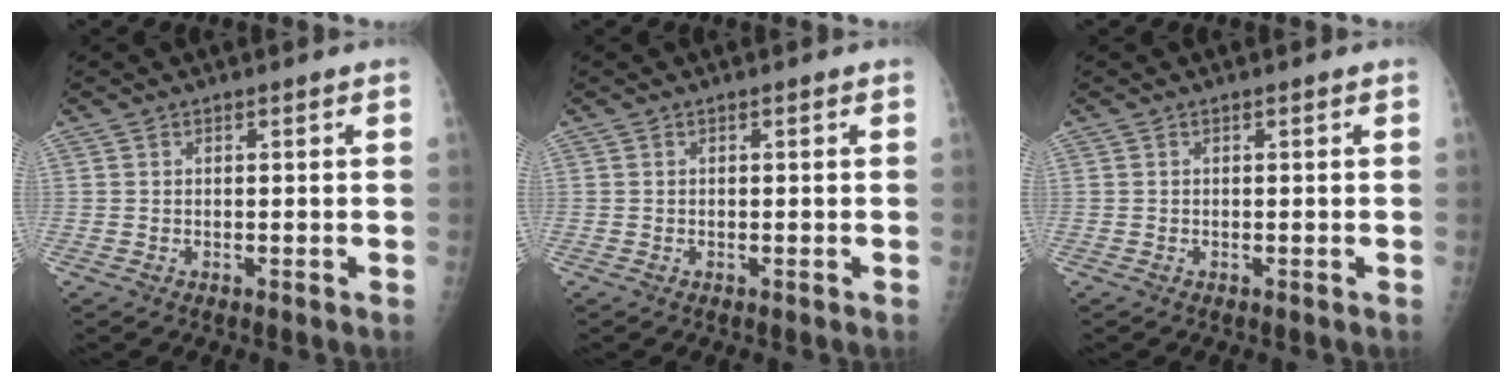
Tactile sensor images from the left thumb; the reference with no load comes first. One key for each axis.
{"total": 0.0}
{"total": 0.0}